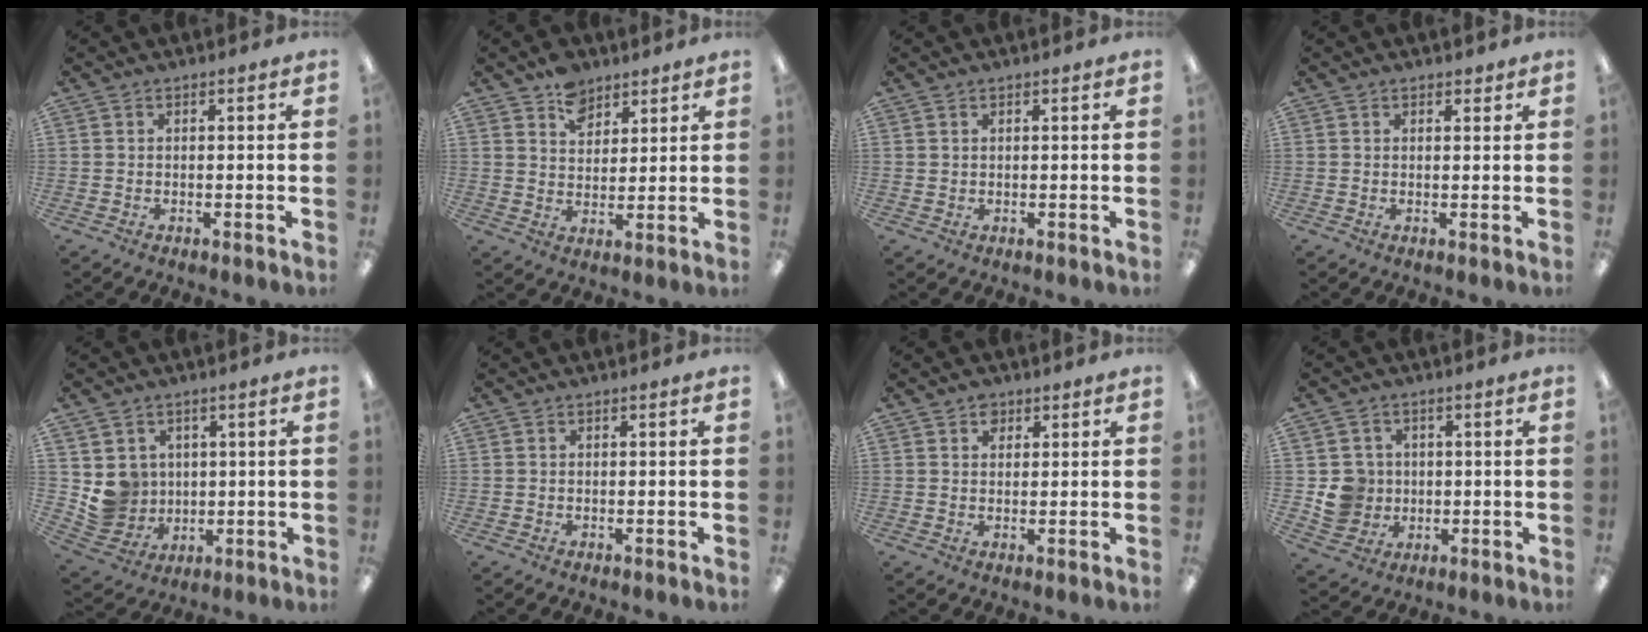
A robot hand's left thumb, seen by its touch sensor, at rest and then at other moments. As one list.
[{"total": 7.3, "force": [5.2, 4.5, 2.3], "torque": [-0.033, -0.021, 0.094]}, {"total": 0.7, "force": [0.5, 0.5, 0.0], "torque": [0.000, 0.002, 0.010]}, {"total": 1.3, "force": [1.0, 0.8, 0.3], "torque": [0.001, -0.002, 0.016]}, {"total": 7.8, "force": [2.1, 7.5, 0.6], "torque": [-0.018, -0.010, 0.054]}, {"total": 0.0}, {"total": 2.7, "force": [1.7, 1.9, 1.0], "torque": [-0.006, -0.004, 0.028]}, {"total": 7.6, "force": [0.1, 7.4, 1.5], "torque": [-0.029, 0.008, 0.011]}]